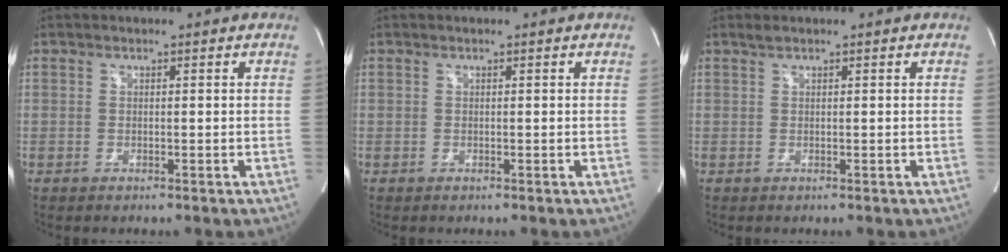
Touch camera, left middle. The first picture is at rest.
{"total": 0.0}
{"total": 0.6, "force": [0.5, 0.0, 0.3], "torque": [-0.014, 0.005, 0.014]}